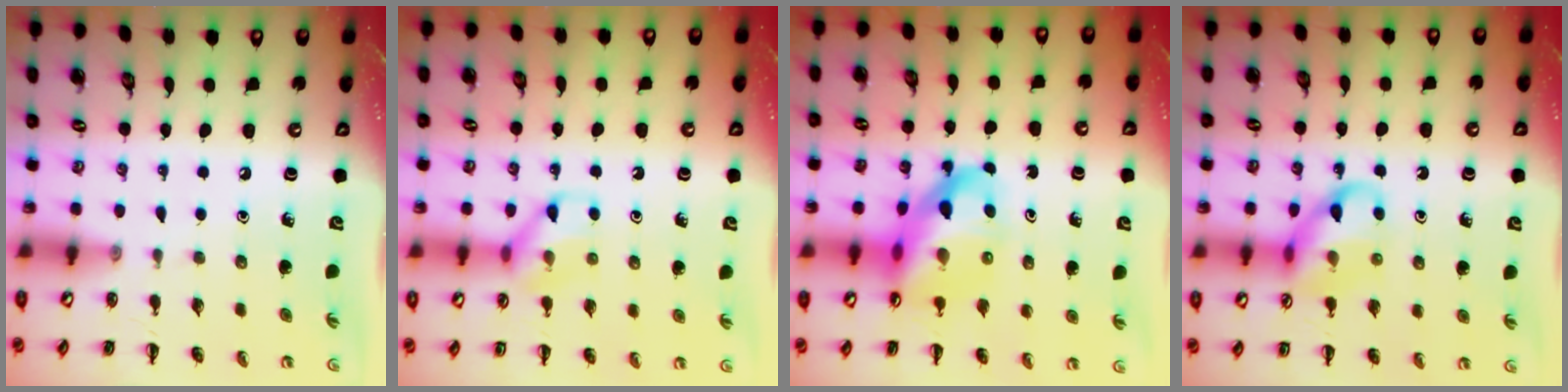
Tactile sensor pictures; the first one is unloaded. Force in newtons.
{"total": 9.6, "press": 9.6, "slide": 0.7}
{"total": 13.8, "press": 13.3, "slide": 3.5}
{"total": 11.5, "press": 11.3, "slide": 1.8}